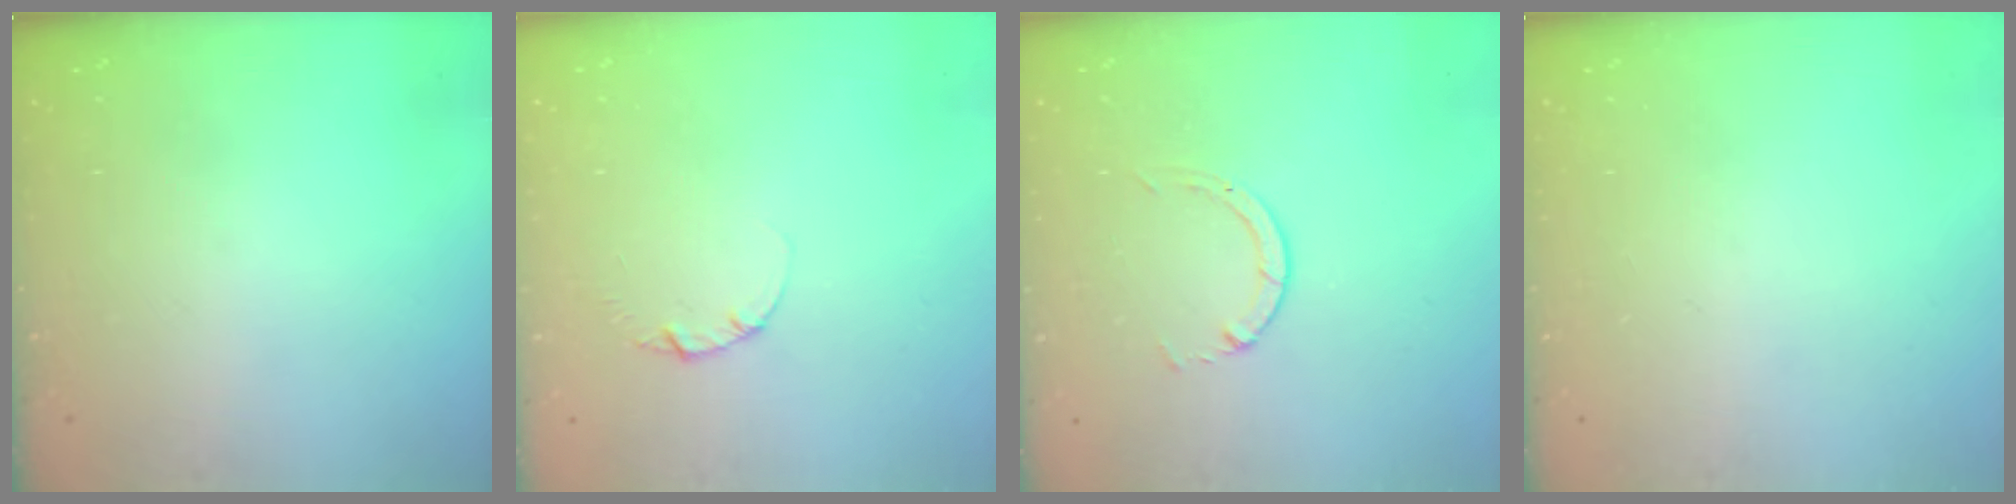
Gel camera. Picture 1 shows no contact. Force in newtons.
{"total": 1.3, "press": 1.3, "slide": 0.2}
{"total": 1.3, "press": 1.2, "slide": 0.3}
{"total": 0.0}